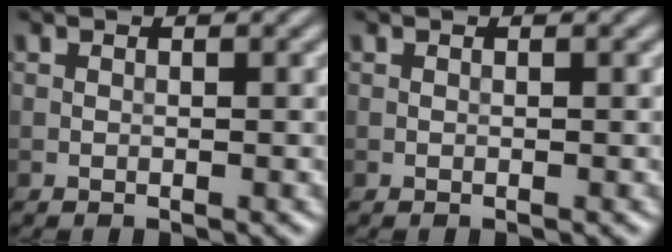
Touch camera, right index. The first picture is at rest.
{"total": 0.0}